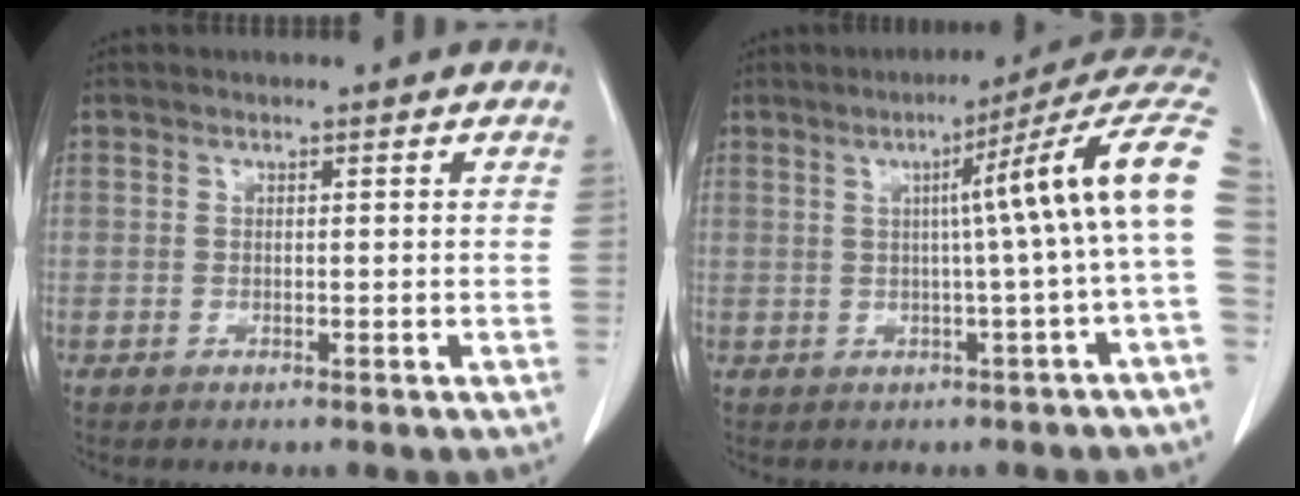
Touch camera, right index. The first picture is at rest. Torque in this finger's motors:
{"motor_torque": [0.97, -0.17, 0.53, 0.13]}